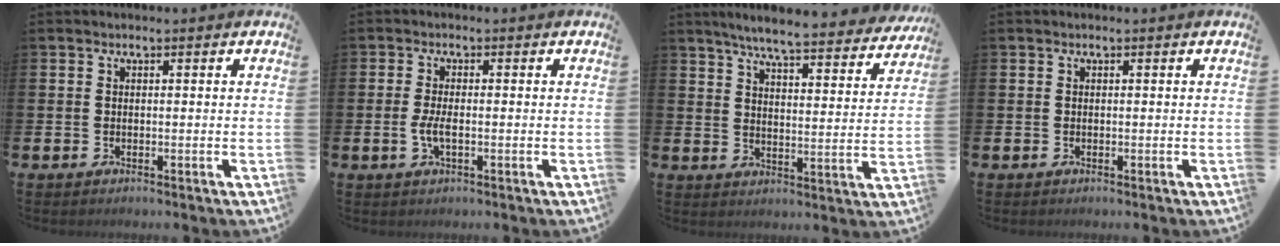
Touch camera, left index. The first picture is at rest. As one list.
[{"total": 2.4, "force": [-0.5, 0.8, 2.2], "torque": [-0.054, 0.001, -0.010]}, {"total": 6.3, "force": [5.9, 0.2, 2.1], "torque": [-0.060, -0.040, 0.099]}, {"total": 0.0}]